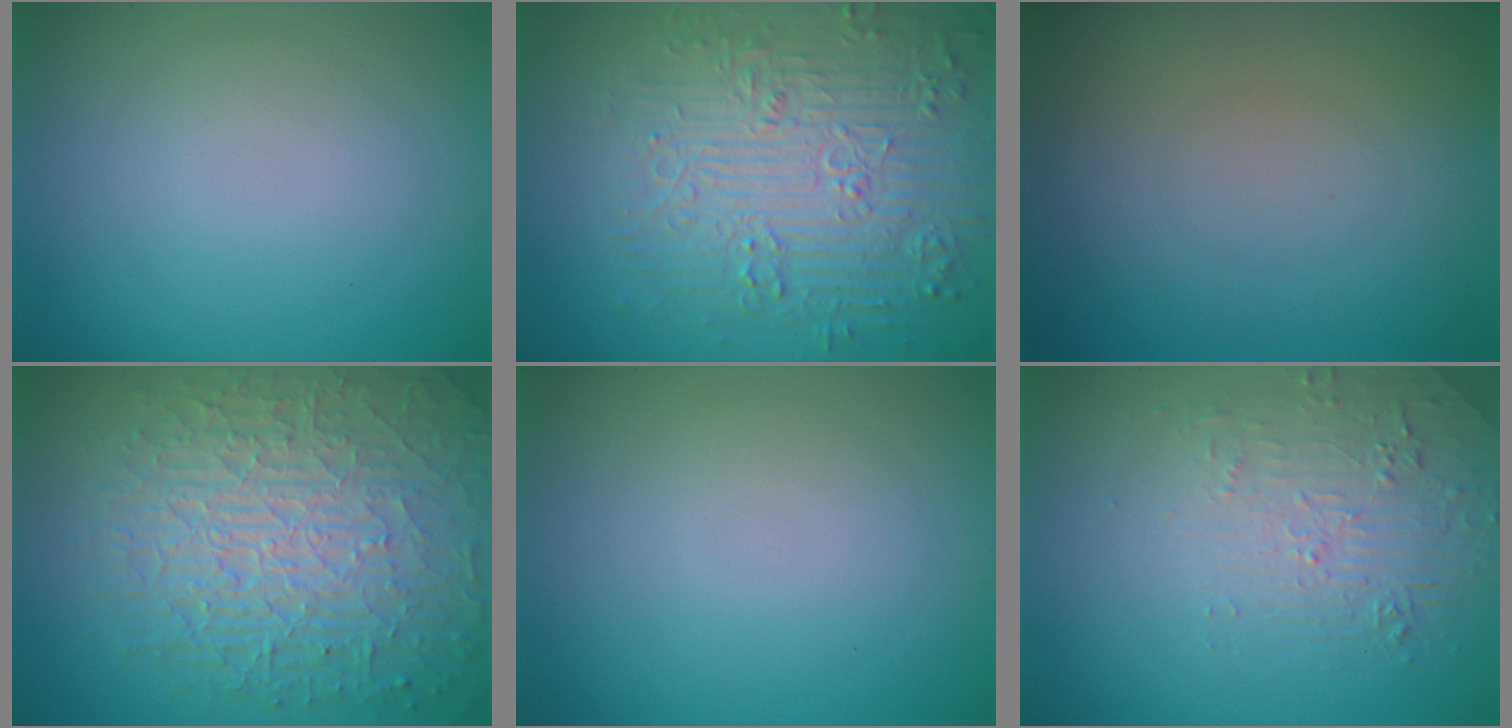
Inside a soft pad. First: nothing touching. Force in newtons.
{"total": 8.0, "press": 6.2, "slide": 5.0}
{"total": 0.0}
{"total": 10.5, "press": 6.9, "slide": 7.9}
{"total": 0.0}
{"total": 2.2, "press": 1.3, "slide": 1.8}